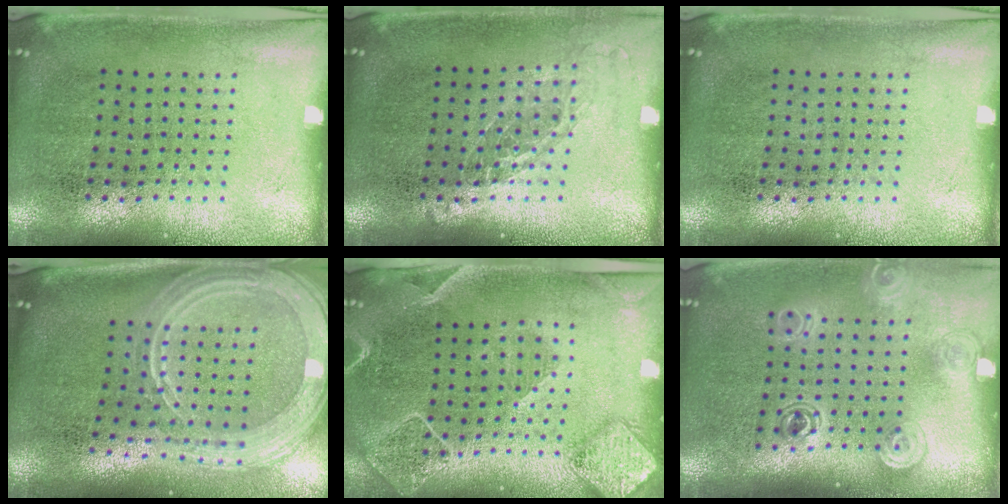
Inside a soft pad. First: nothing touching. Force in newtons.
{"total": 1.1, "press": 1.0, "slide": 0.5}
{"total": 0.0}
{"total": 3.1, "press": 2.5, "slide": 1.9}
{"total": 2.1, "press": 1.9, "slide": 0.7}
{"total": 1.4, "press": 1.2, "slide": 0.8}